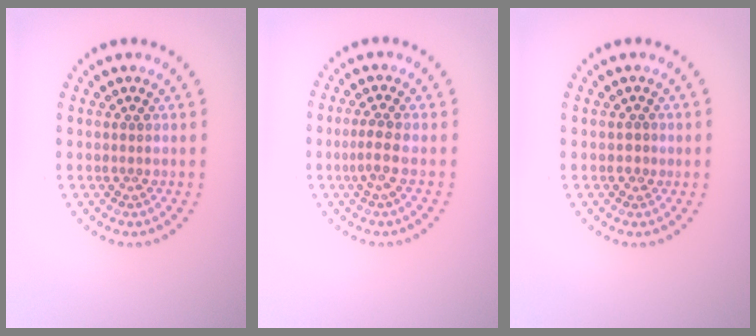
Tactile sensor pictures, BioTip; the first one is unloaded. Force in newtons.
{"total": 1.7, "press": 1.3, "slide": 1.0}
{"total": 0.7, "press": 0.6, "slide": 0.3}